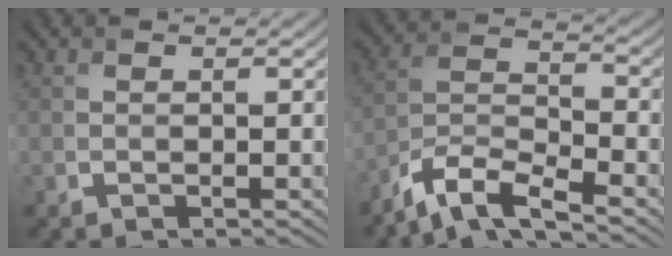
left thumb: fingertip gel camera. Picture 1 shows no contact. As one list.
[{"total": 7.5, "force": [-6.0, 1.7, 4.2], "torque": [-0.089, -0.005, -0.128]}]